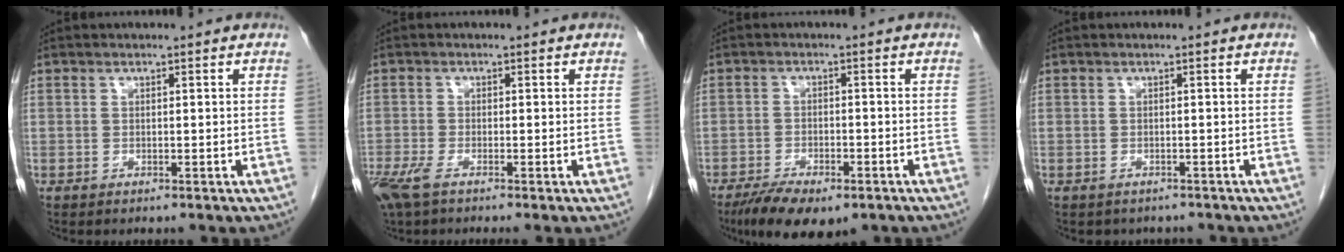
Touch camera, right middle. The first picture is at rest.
{"total": 4.1, "force": [-2.7, 0.7, 3.0], "torque": [-0.062, -0.012, -0.055]}
{"total": 9.3, "force": [-6.5, 3.4, 5.8], "torque": [-0.090, -0.013, -0.100]}
{"total": 3.4, "force": [-2.9, 1.6, 0.6], "torque": [-0.011, 0.002, -0.034]}